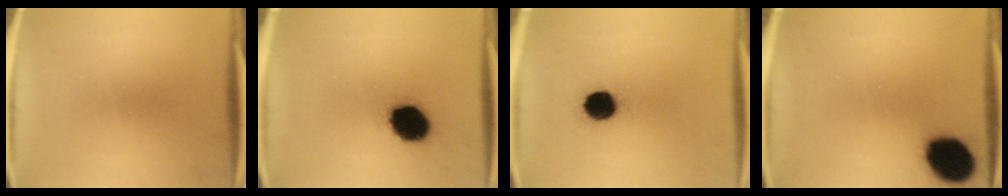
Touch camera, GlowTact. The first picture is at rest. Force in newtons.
{"total": 13.7}
{"total": 9.5}
{"total": 15.5}